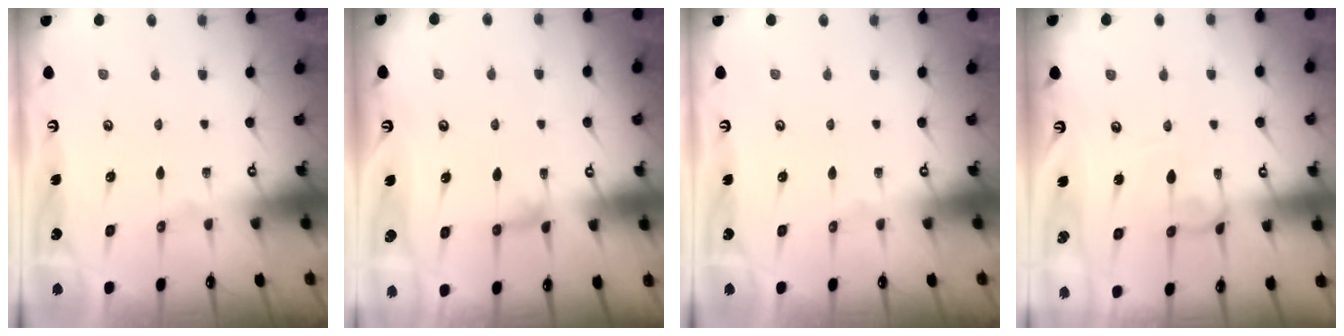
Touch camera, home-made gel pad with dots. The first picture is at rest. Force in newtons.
{"total": 0.8, "press": 0.5, "slide": 0.7}
{"total": 0.0}
{"total": 0.8, "press": 0.7, "slide": 0.3}